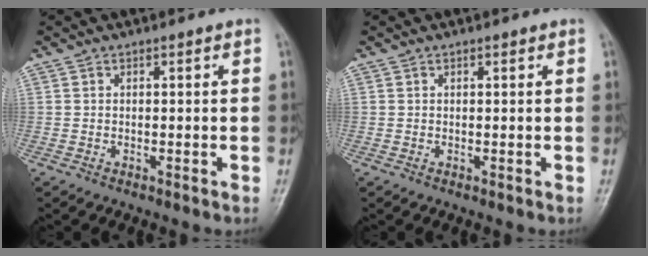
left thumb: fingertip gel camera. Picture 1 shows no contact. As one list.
[{"total": 0.6, "force": [0.4, 0.2, 0.4], "torque": [-0.006, -0.001, 0.004]}]